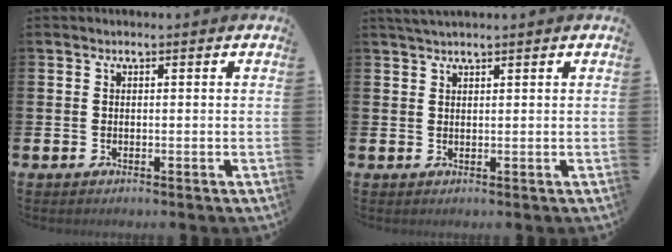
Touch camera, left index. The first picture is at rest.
{"total": 1.6, "force": [1.5, 0.1, 0.6], "torque": [-0.019, 0.006, 0.029]}